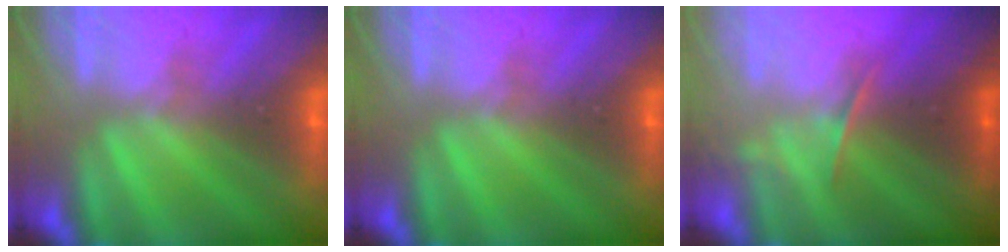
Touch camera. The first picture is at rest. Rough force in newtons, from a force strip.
{"total": 0.0}
{"total": 1.9}